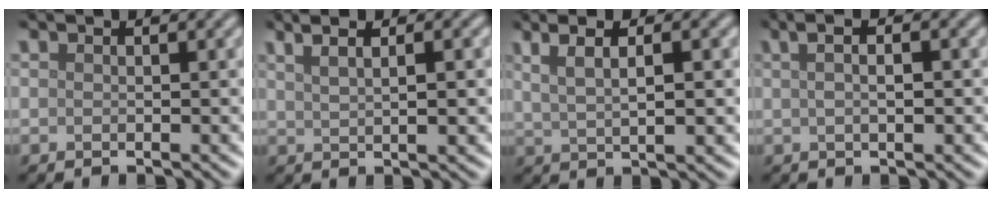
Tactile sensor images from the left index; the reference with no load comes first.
{"total": 5.5, "force": [2.6, 2.2, 4.3], "torque": [-0.048, 0.024, 0.021]}
{"total": 5.3, "force": [2.2, 1.7, 4.5], "torque": [-0.066, 0.010, 0.021]}
{"total": 4.7, "force": [1.7, 2.1, 3.8], "torque": [-0.038, 0.028, 0.004]}